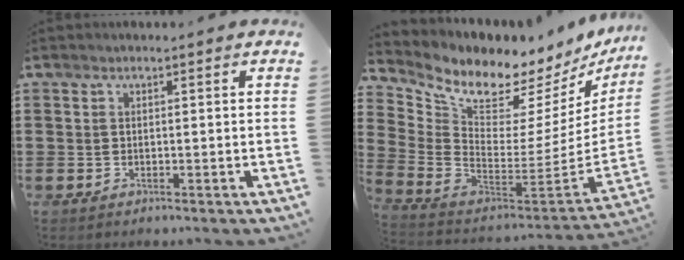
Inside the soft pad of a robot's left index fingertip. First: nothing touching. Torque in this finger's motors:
{"motor_torque": [1.01, 0.15, 0.60, 0.13]}